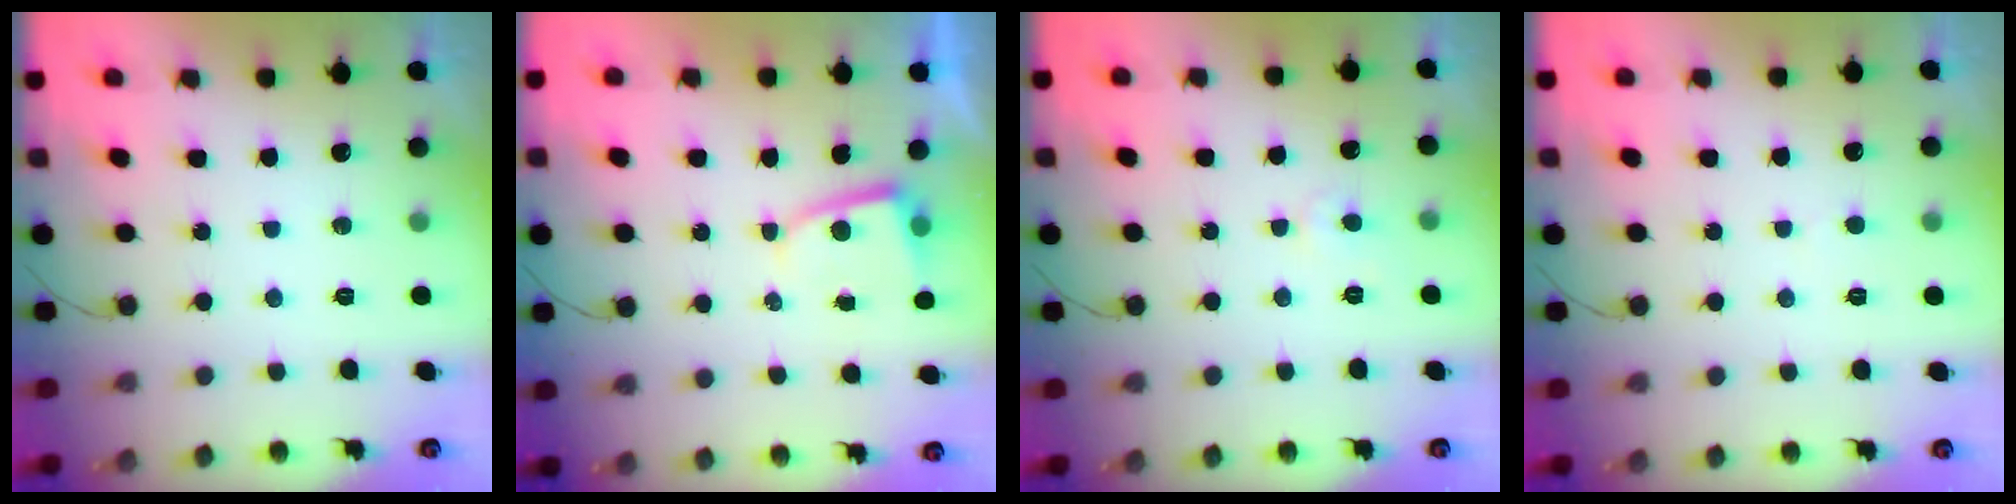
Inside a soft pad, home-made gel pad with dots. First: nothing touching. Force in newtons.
{"total": 2.6, "press": 2.6, "slide": 0.3}
{"total": 3.3, "press": 3.3, "slide": 0.3}
{"total": 3.8, "press": 3.8, "slide": 0.4}